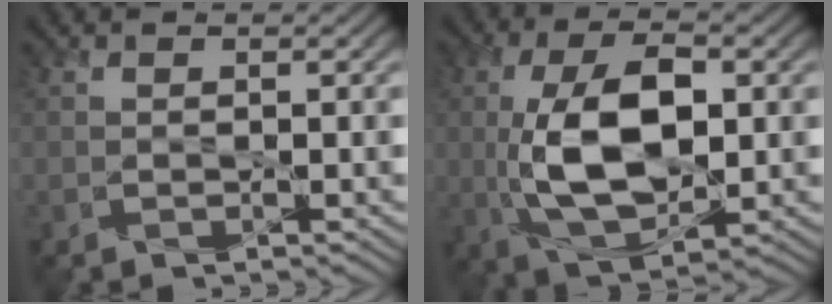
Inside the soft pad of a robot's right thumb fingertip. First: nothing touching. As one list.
[{"total": 11.3, "force": [-0.4, 5.7, 9.8], "torque": [-0.201, 0.004, -0.003]}]